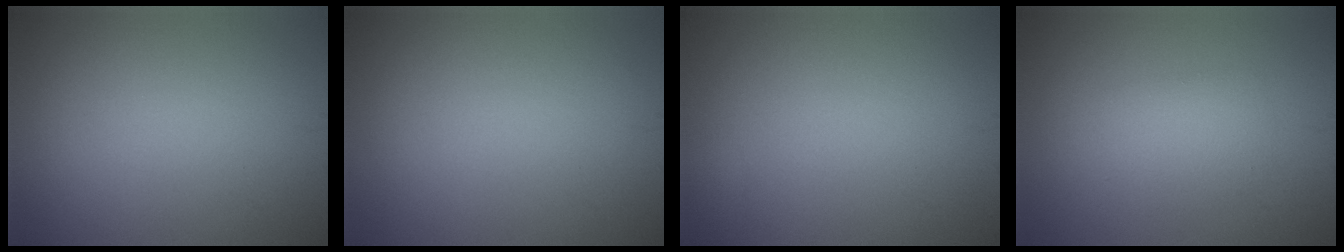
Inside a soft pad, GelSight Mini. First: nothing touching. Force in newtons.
{"total": 0.0}
{"total": 0.7, "press": 0.7, "slide": 0.0}
{"total": 2.4, "press": 2.4, "slide": 0.2}